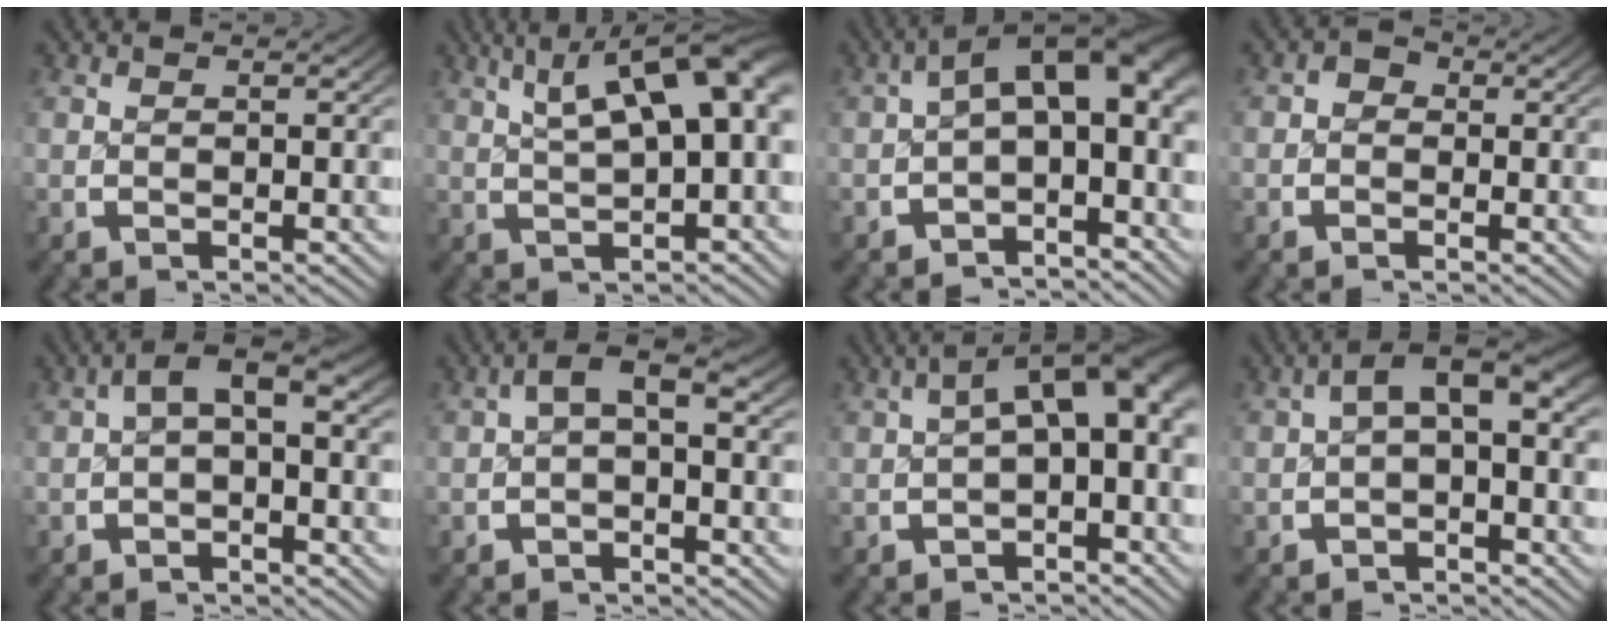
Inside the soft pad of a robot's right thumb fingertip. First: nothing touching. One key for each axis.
{"total": 9.4, "fx": 3.1, "fy": 4.4, "fz": 7.8, "tx": -0.103, "ty": 0.013, "tz": 0.051}
{"total": 7.9, "fx": -0.3, "fy": 4.5, "fz": 6.5, "tx": -0.090, "ty": -0.003, "tz": -0.005}
{"total": 1.7, "fx": -0.1, "fy": 1.5, "fz": 0.8, "tx": -0.012, "ty": 0.000, "tz": -0.008}
{"total": 4.0, "fx": 0.2, "fy": 2.2, "fz": 3.3, "tx": -0.048, "ty": 0.010, "tz": -0.001}
{"total": 3.4, "fx": 0.0, "fy": 1.9, "fz": 2.8, "tx": -0.042, "ty": 0.009, "tz": -0.003}
{"total": 7.0, "fx": 0.1, "fy": 3.6, "fz": 6.0, "tx": -0.079, "ty": 0.008, "tz": 0.004}
{"total": 5.0, "fx": 0.2, "fy": 2.8, "fz": 4.1, "tx": -0.056, "ty": 0.013, "tz": -0.002}